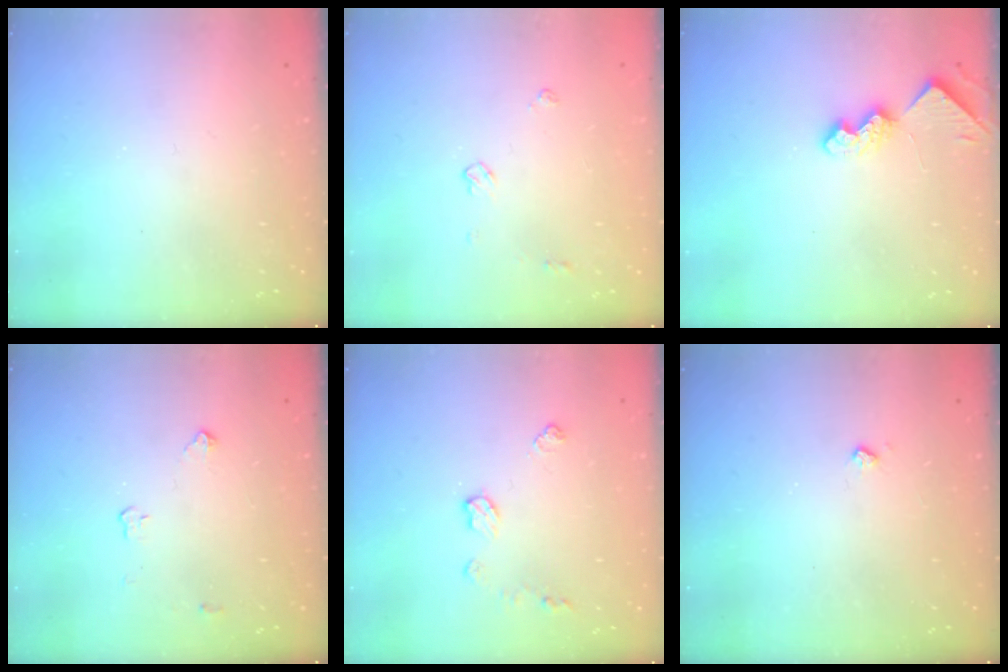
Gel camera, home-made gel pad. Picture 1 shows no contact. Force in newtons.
{"total": 4.6, "press": 4.5, "slide": 0.6}
{"total": 8.5, "press": 8.4, "slide": 0.7}
{"total": 2.6, "press": 2.6, "slide": 0.4}
{"total": 6.5, "press": 6.5, "slide": 0.2}
{"total": 3.5, "press": 3.5, "slide": 0.6}